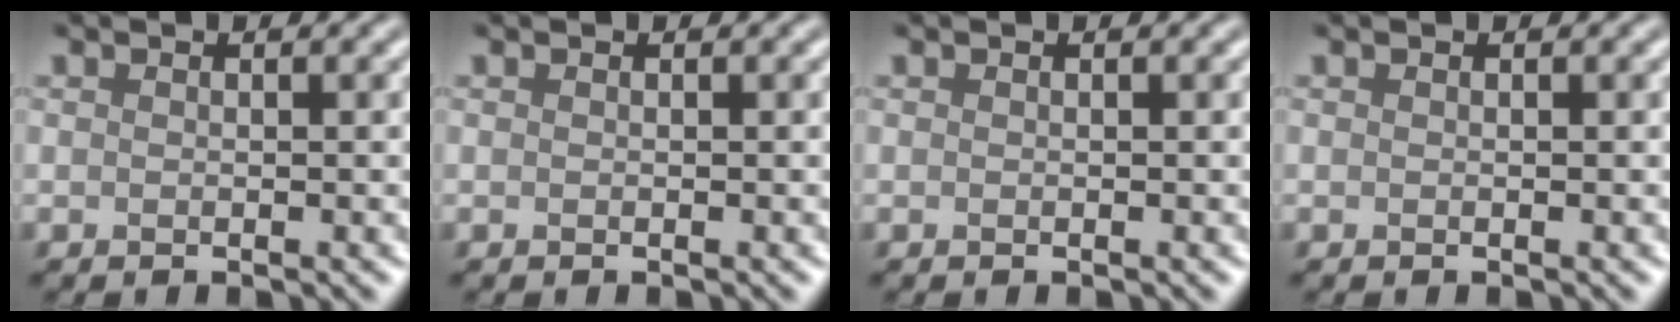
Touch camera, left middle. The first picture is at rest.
{"total": 0.0}
{"total": 0.0}
{"total": 0.0}